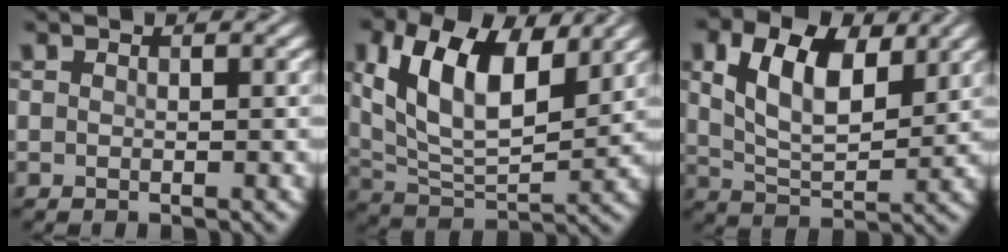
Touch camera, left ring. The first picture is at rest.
{"total": 10.3, "force": [3.9, 5.3, 7.9], "torque": [-0.154, 0.000, 0.069]}
{"total": 7.6, "force": [3.0, 4.3, 5.6], "torque": [-0.114, 0.001, 0.052]}